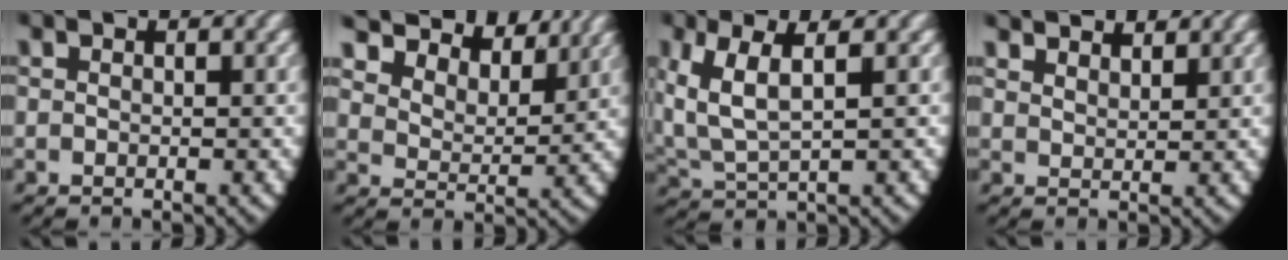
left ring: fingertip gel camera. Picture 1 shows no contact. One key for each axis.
{"total": 8.7, "fx": 6.1, "fy": 4.8, "fz": 4.0, "tx": -0.085, "ty": 0.008, "tz": 0.090}
{"total": 5.6, "fx": 1.2, "fy": 3.7, "fz": 4.0, "tx": -0.106, "ty": -0.015, "tz": 0.033}
{"total": 2.9, "fx": 2.9, "fy": -0.1, "fz": 0.4, "tx": -0.007, "ty": -0.004, "tz": 0.056}